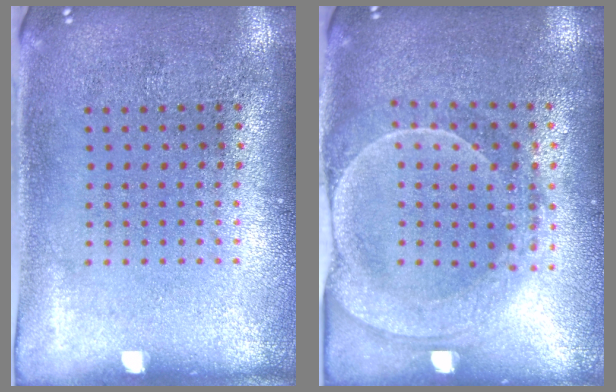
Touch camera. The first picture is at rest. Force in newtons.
{"total": 2.1, "press": 2.0, "slide": 0.7}